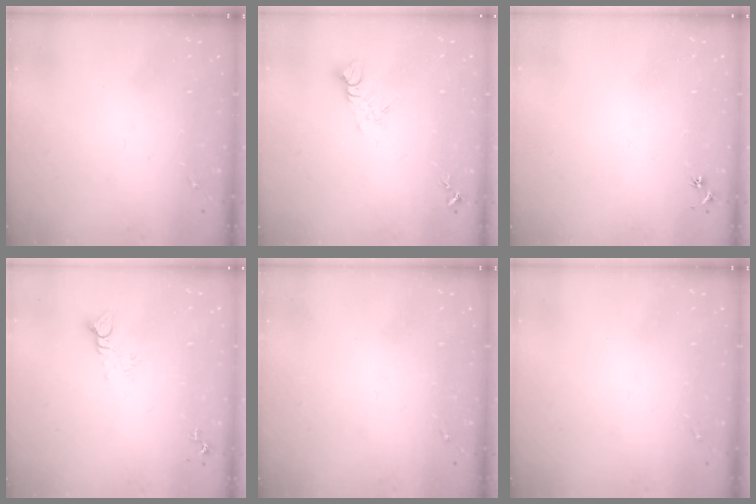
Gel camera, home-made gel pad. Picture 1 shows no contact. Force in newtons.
{"total": 6.6, "press": 6.6, "slide": 0.5}
{"total": 3.0, "press": 2.9, "slide": 0.4}
{"total": 5.6, "press": 5.6, "slide": 0.0}
{"total": 0.0}
{"total": 0.0}